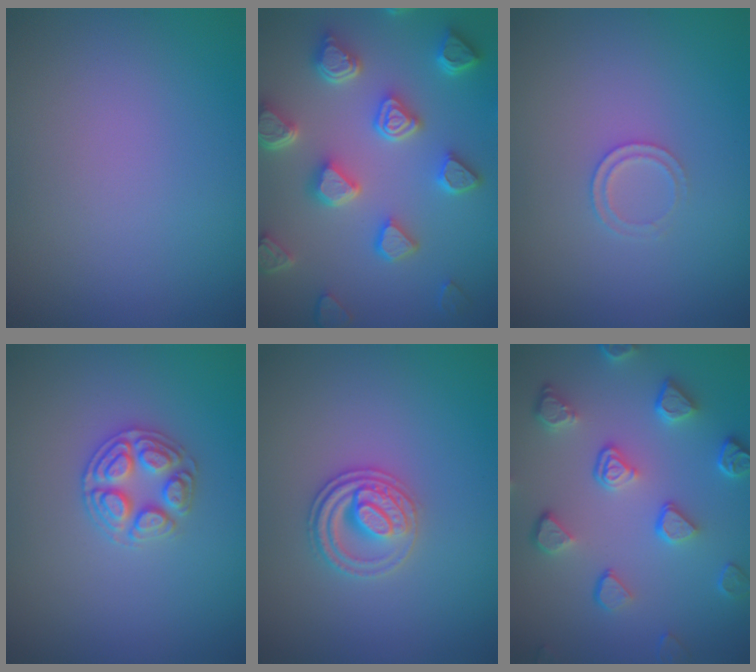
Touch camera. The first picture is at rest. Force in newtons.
{"total": 7.0, "press": 5.7, "slide": 4.1}
{"total": 1.2, "press": 1.2, "slide": 0.2}
{"total": 2.9, "press": 2.8, "slide": 0.3}
{"total": 2.7, "press": 2.5, "slide": 0.9}
{"total": 5.1, "press": 4.2, "slide": 2.9}